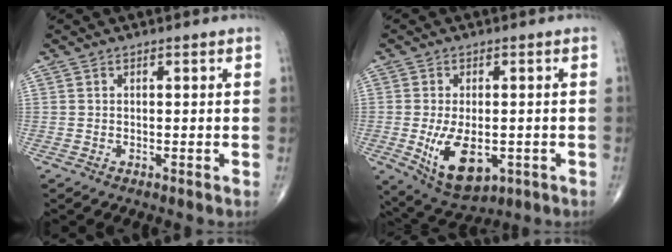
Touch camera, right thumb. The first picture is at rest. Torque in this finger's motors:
{"motor_torque": [0.31, 0.61, 0.49, 0.36, 0.11]}